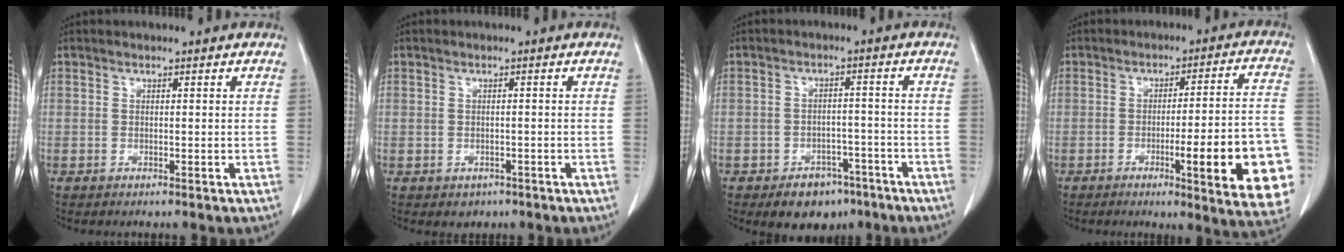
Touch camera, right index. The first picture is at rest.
{"total": 2.0, "force": [-1.0, 1.6, 0.4], "torque": [-0.004, 0.004, -0.008]}
{"total": 6.9, "force": [-4.7, 4.2, 2.8], "torque": [-0.034, 0.008, -0.063]}
{"total": 17.2, "force": [-5.3, 1.7, 16.2], "torque": [-0.130, 0.013, -0.057]}